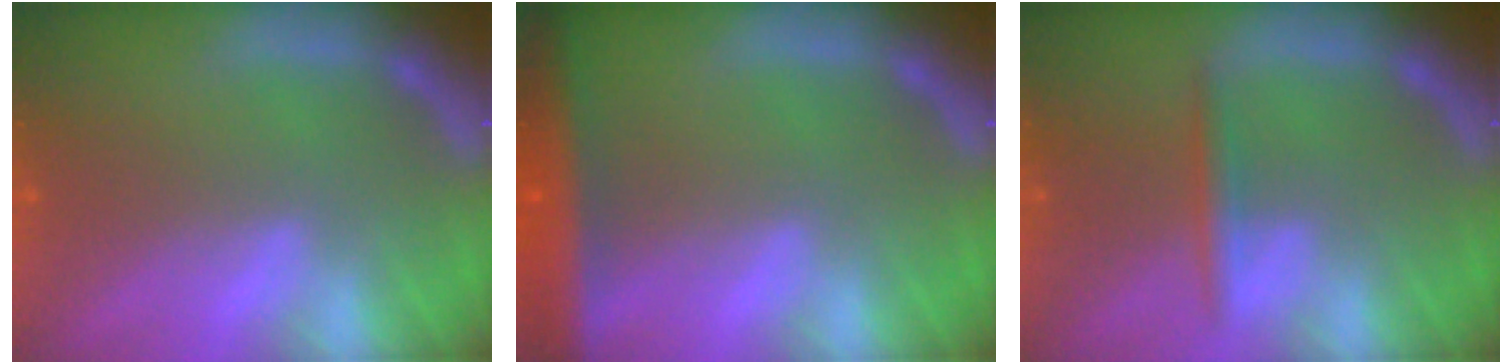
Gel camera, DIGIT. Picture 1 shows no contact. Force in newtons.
{"total": 6.4}
{"total": 1.9}